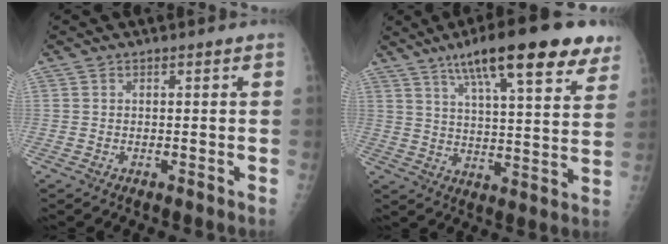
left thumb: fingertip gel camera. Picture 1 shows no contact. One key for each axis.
{"total": 20.4, "fx": 12.6, "fy": 4.8, "fz": 15.3, "tx": -0.210, "ty": -0.028, "tz": 0.192}